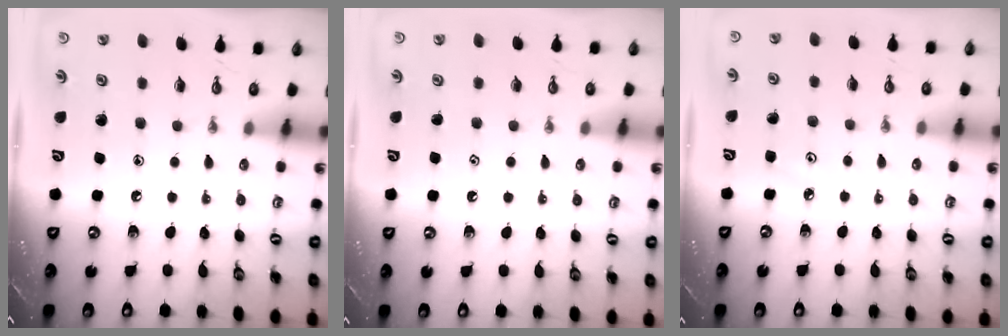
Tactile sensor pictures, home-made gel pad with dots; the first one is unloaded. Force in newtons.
{"total": 0.9, "press": 0.6, "slide": 0.7}
{"total": 3.2, "press": 3.2, "slide": 0.3}